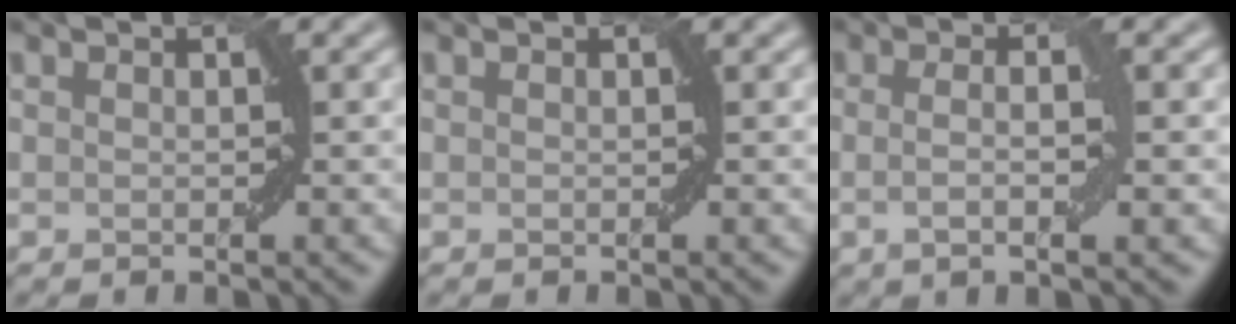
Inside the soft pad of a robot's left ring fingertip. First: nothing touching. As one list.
[{"total": 0.0}, {"total": 3.2, "force": [-0.2, 0.6, 3.2], "torque": [-0.057, -0.005, -0.004]}]